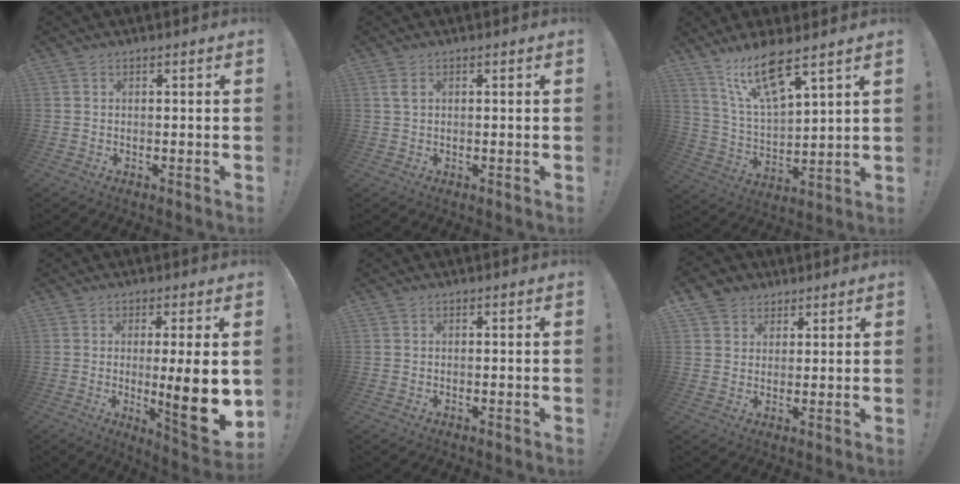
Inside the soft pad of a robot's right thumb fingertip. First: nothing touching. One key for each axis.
{"total": 1.8, "fx": 0.8, "fy": 0.4, "fz": 1.5, "tx": -0.027, "ty": -0.002, "tz": 0.013}
{"total": 13.5, "fx": 9.8, "fy": 3.3, "fz": 8.6, "tx": -0.170, "ty": -0.051, "tz": 0.171}
{"total": 14.1, "fx": -0.9, "fy": 1.9, "fz": 14.0, "tx": -0.184, "ty": -0.018, "tz": -0.009}
{"total": 0.0}
{"total": 5.4, "fx": 3.4, "fy": 4.2, "fz": 0.6, "tx": -0.009, "ty": -0.020, "tz": 0.066}